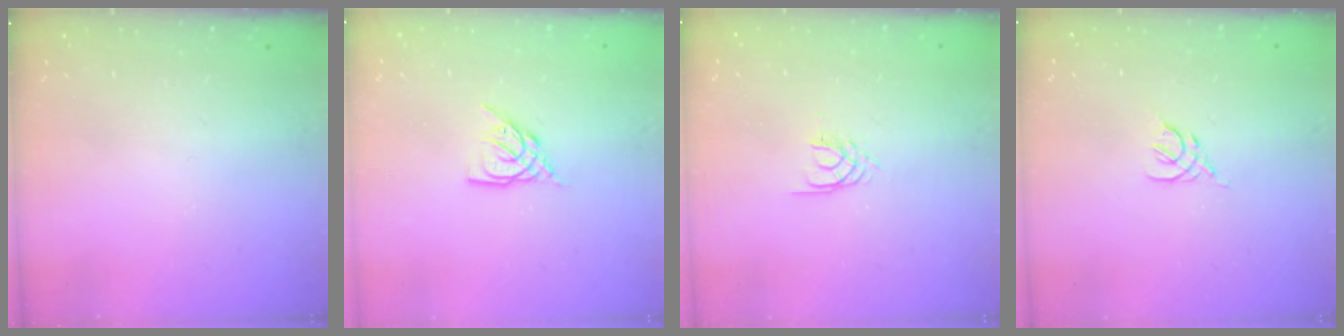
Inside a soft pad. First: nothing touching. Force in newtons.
{"total": 8.0, "press": 7.9, "slide": 1.1}
{"total": 1.9, "press": 1.9, "slide": 0.2}
{"total": 2.4, "press": 2.3, "slide": 0.6}